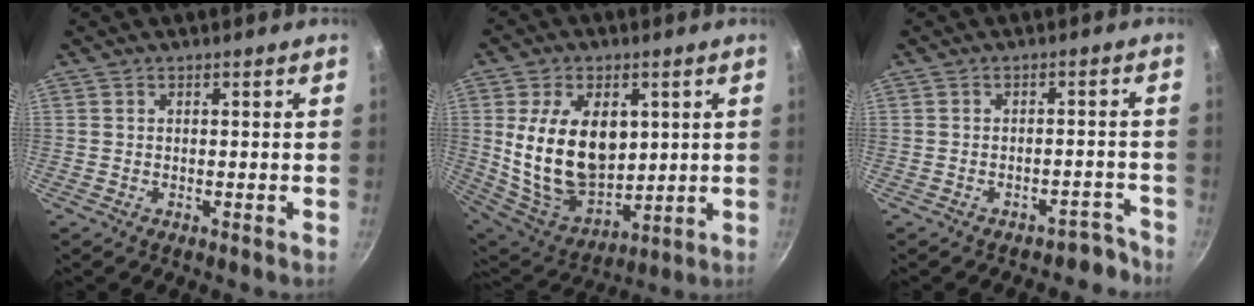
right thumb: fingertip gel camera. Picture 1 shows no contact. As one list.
[{"total": 19.2, "force": [3.1, 12.4, 14.3], "torque": [-0.231, -0.032, 0.075]}, {"total": 4.2, "force": [-3.7, 2.0, 0.6], "torque": [0.039, 0.056, -0.032]}]